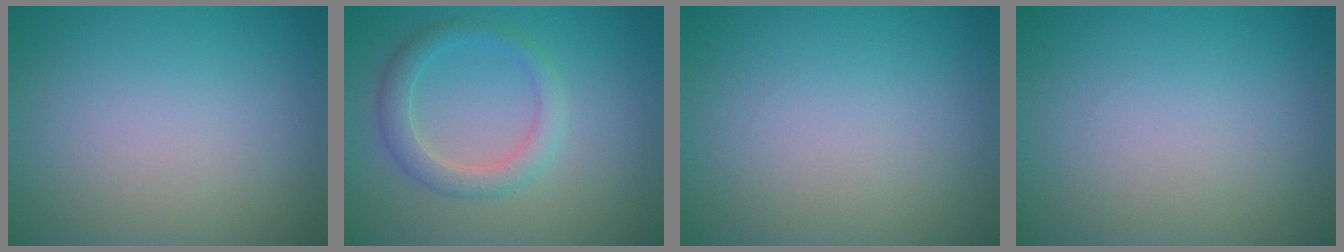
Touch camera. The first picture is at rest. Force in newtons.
{"total": 2.8, "press": 2.8, "slide": 0.1}
{"total": 0.0}
{"total": 0.0}